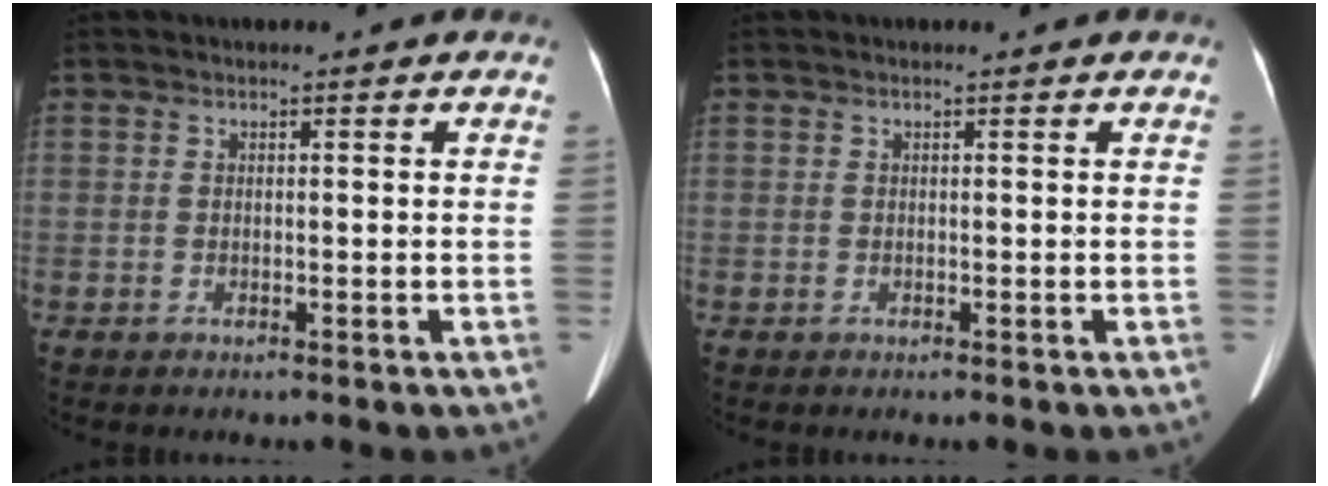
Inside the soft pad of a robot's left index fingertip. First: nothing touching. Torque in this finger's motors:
{"motor_torque": [-0.22, -0.14, 0.01, -0.01]}